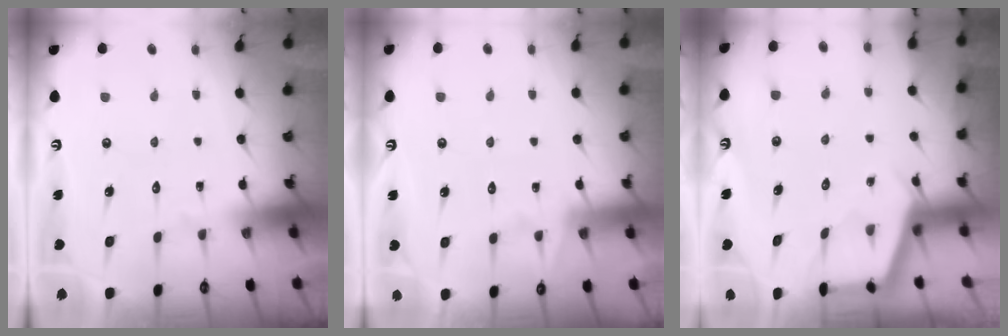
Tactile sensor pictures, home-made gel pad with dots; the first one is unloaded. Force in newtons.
{"total": 3.7, "press": 3.7, "slide": 0.5}
{"total": 2.9, "press": 2.9, "slide": 0.3}